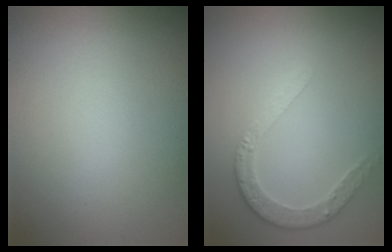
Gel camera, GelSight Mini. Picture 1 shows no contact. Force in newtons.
{"total": 2.9, "press": 2.8, "slide": 0.7}